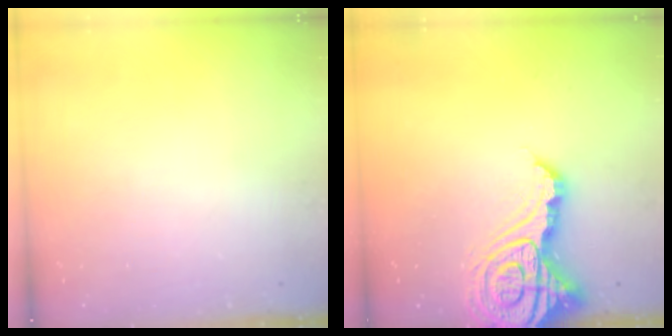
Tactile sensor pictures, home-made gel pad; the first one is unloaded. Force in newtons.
{"total": 16.3, "press": 16.2, "slide": 1.7}